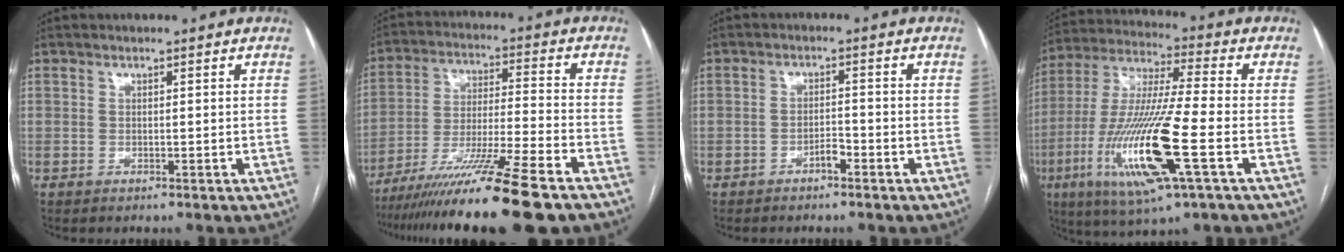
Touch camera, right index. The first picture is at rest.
{"total": 18.3, "force": [-13.9, -1.0, 11.9], "torque": [-0.206, -0.039, -0.234]}
{"total": 2.1, "force": [-1.5, 0.6, 1.4], "torque": [-0.022, 0.003, -0.026]}
{"total": 19.1, "force": [-6.2, 1.1, 18.1], "torque": [-0.387, -0.028, -0.113]}